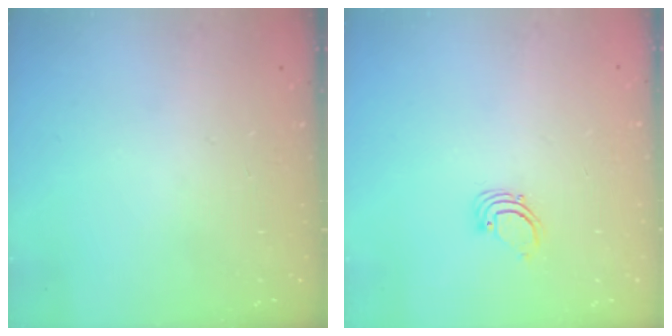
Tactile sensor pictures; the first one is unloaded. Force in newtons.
{"total": 2.2, "press": 2.2, "slide": 0.2}